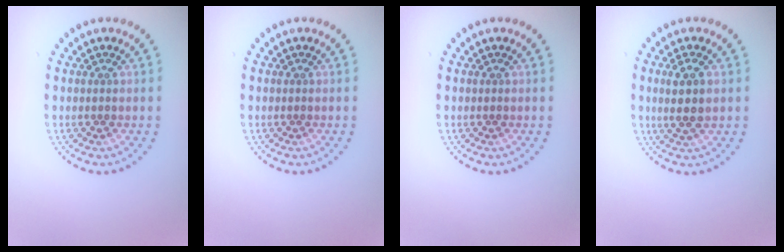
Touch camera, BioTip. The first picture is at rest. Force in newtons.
{"total": 0.0}
{"total": 0.0}
{"total": 2.6, "press": 2.4, "slide": 0.9}